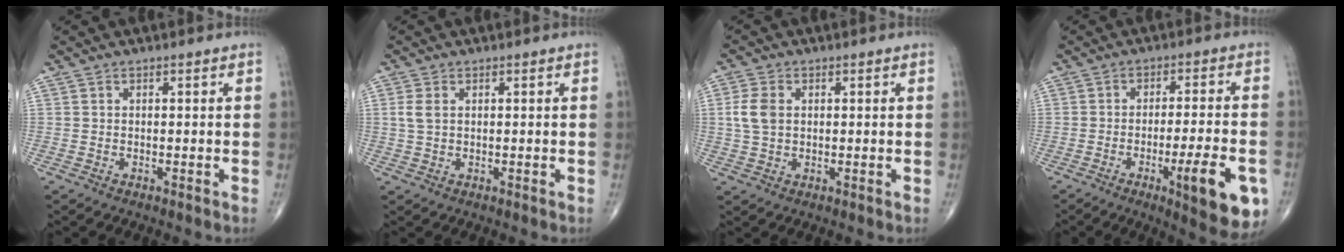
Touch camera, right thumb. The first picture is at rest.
{"total": 2.6, "force": [0.6, 1.6, 2.0], "torque": [-0.049, 0.003, 0.014]}
{"total": 5.0, "force": [0.8, 3.4, 3.6], "torque": [-0.079, 0.003, 0.015]}
{"total": 13.6, "force": [-5.2, 2.8, 12.3], "torque": [-0.159, 0.003, -0.067]}